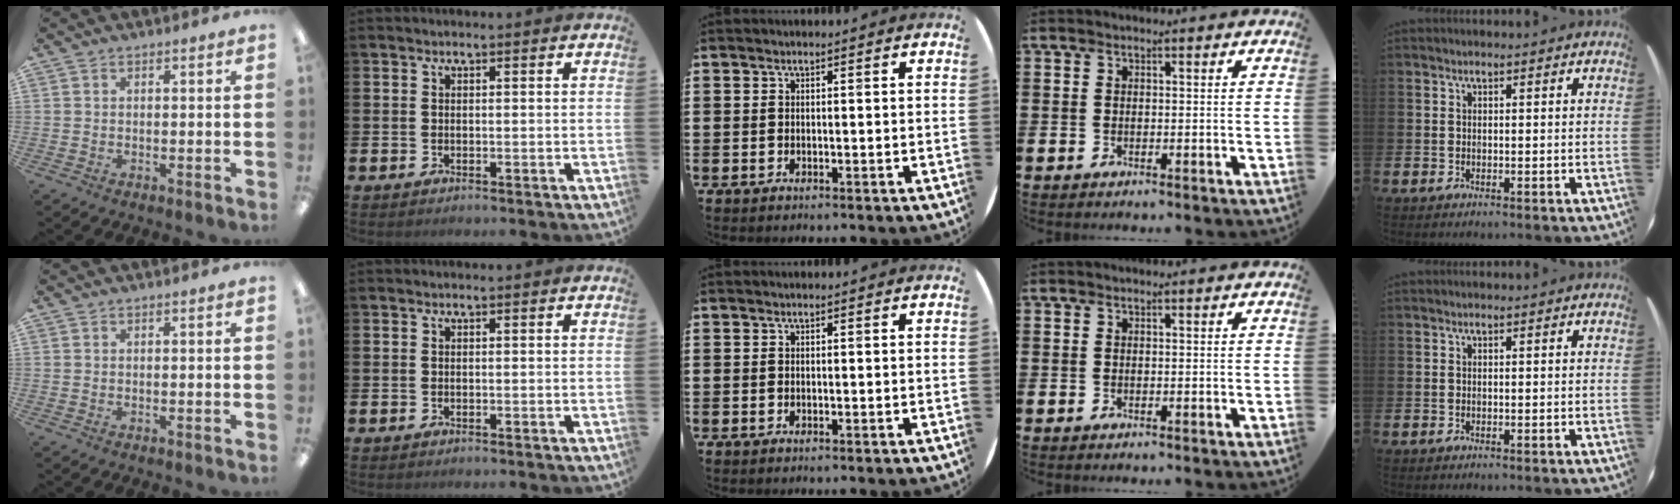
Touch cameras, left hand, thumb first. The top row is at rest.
{}